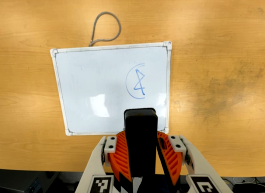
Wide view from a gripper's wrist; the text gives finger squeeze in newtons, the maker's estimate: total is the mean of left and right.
{"total": 7.5, "left": 8.2, "right": 6.8}